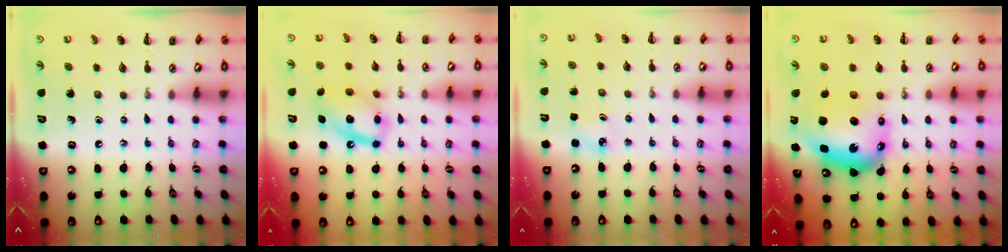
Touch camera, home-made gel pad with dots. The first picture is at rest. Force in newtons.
{"total": 13.4, "press": 13.1, "slide": 2.5}
{"total": 3.0, "press": 2.8, "slide": 0.9}
{"total": 9.5, "press": 9.0, "slide": 2.9}